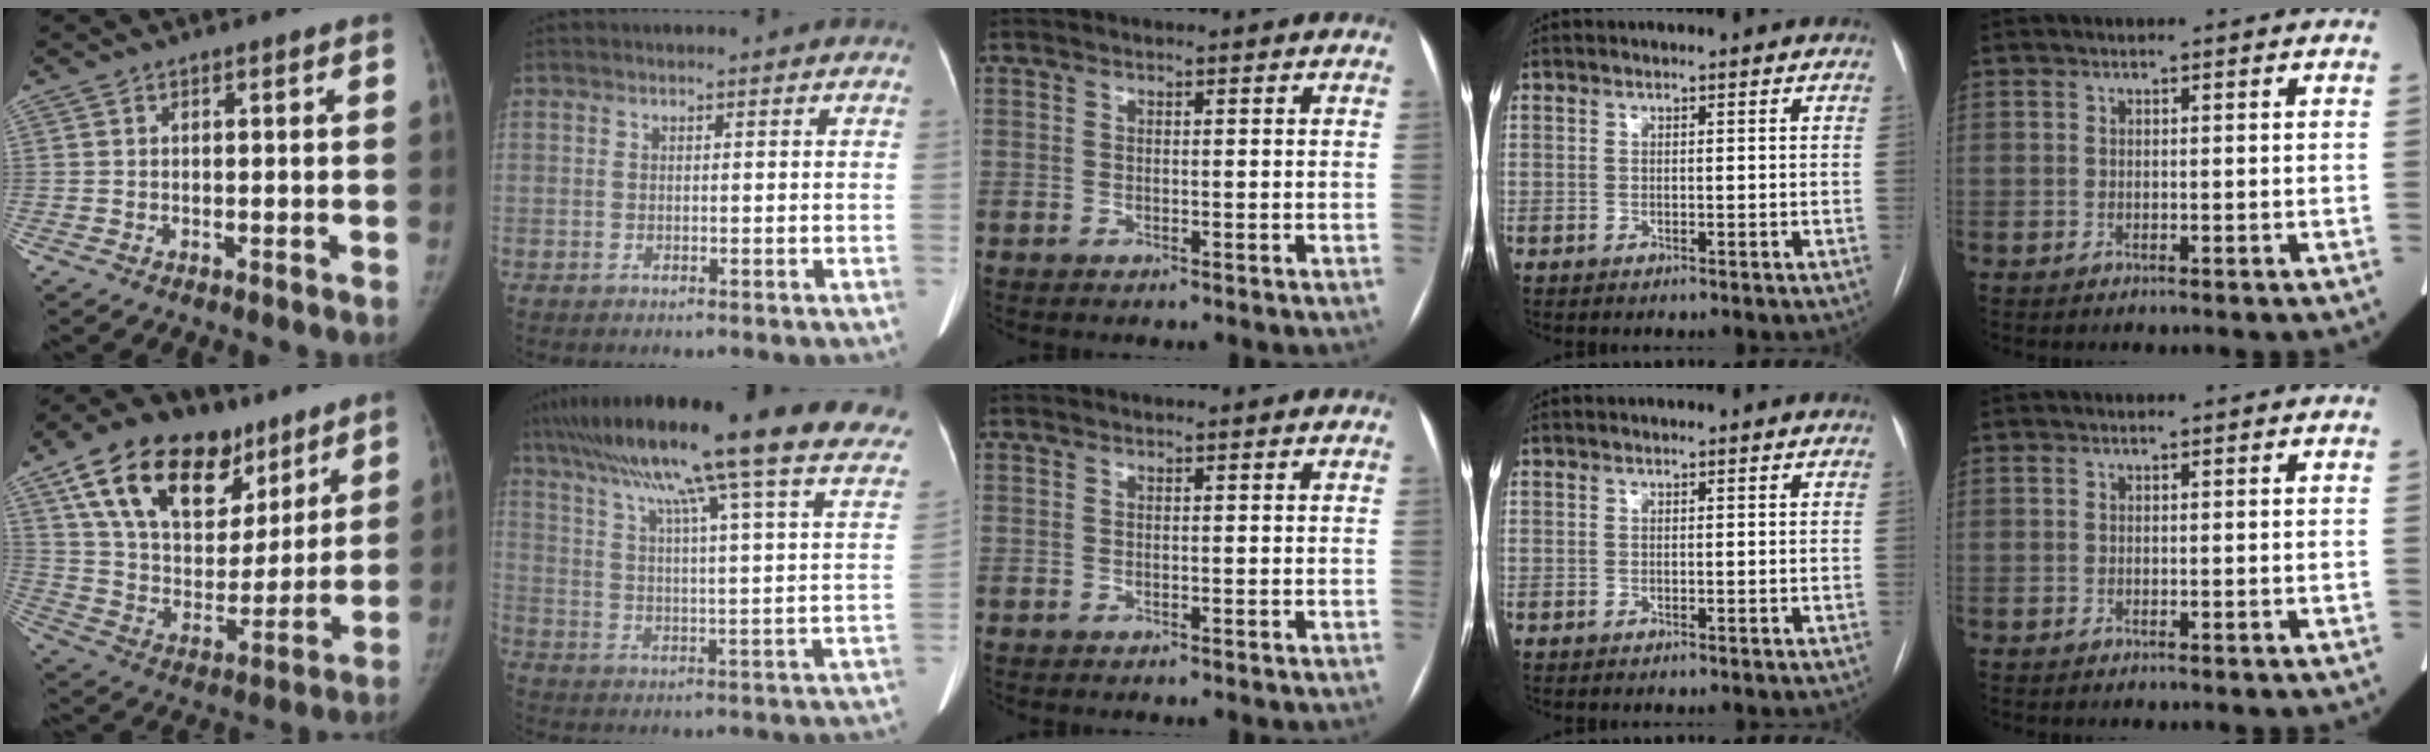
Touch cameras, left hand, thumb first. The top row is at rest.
{"thumb": {"total": 25.0, "force": [14.0, 14.9, 14.5], "torque": [-0.211, -0.023, 0.244]}, "index": {"total": 32.3, "force": [25.6, 1.1, 19.5], "torque": [-0.255, -0.027, 0.340]}}